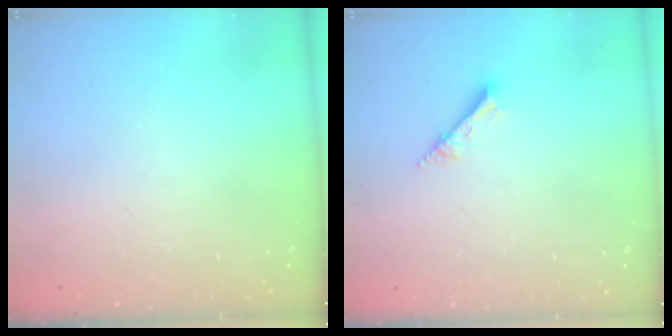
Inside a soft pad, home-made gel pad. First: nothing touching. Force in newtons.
{"total": 2.0, "press": 2.0, "slide": 0.1}